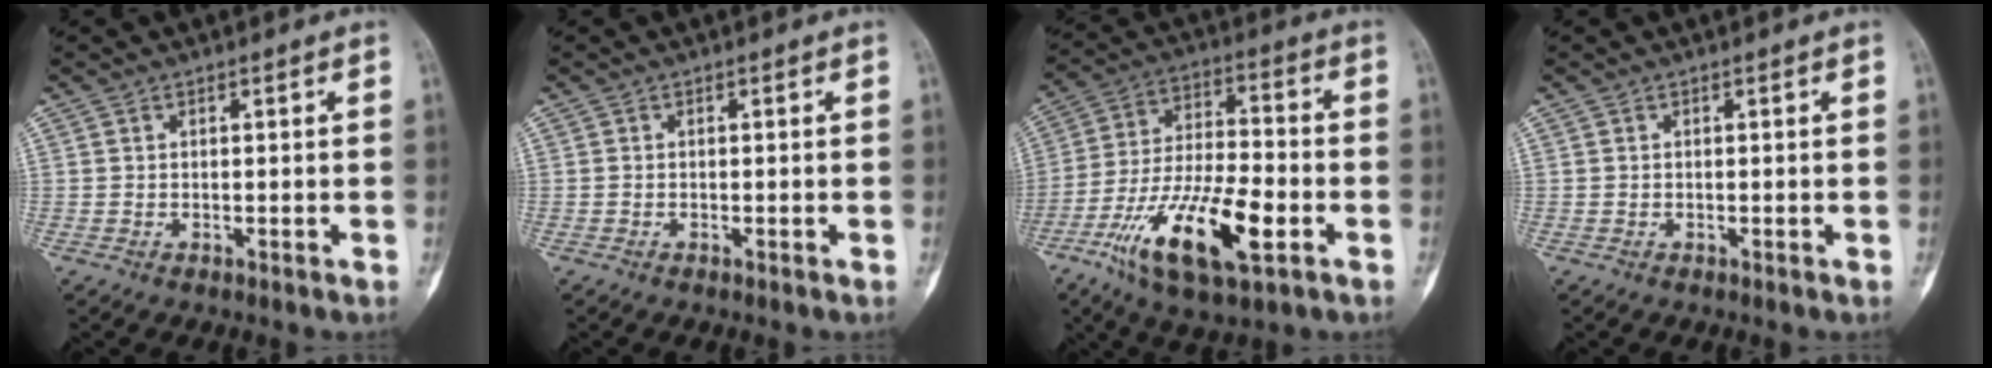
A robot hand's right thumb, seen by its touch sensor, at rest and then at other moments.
{"total": 0.0}
{"total": 19.1, "force": [-7.7, 7.0, 16.0], "torque": [-0.301, 0.022, -0.132]}
{"total": 0.0}